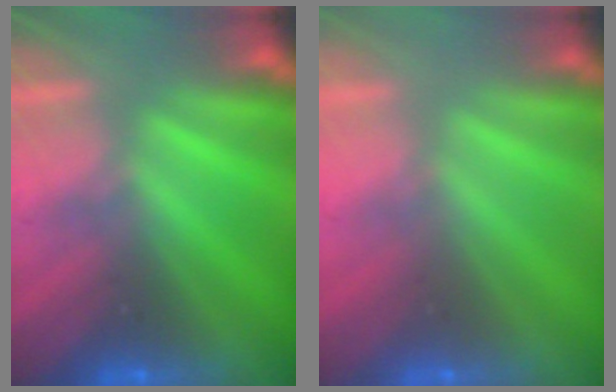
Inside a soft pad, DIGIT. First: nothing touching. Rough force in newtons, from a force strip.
{"total": 2.9}